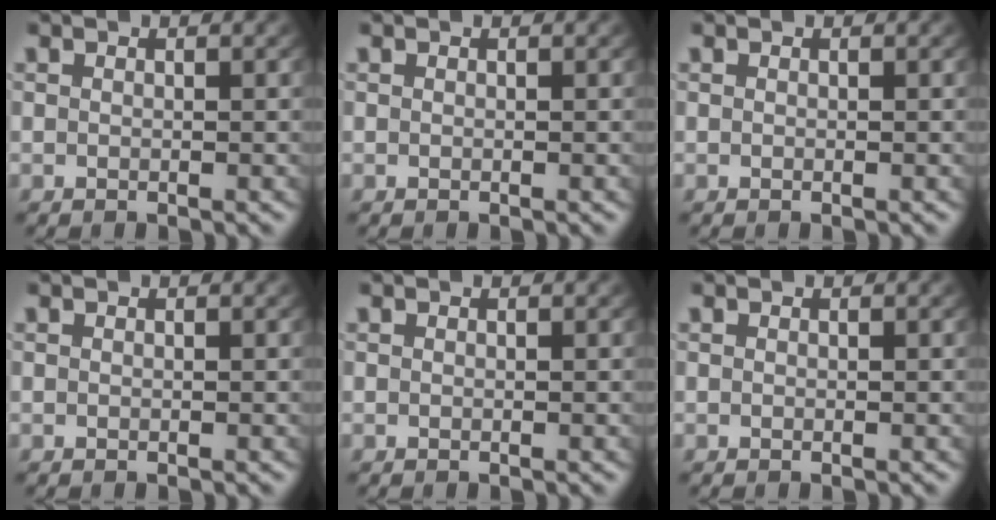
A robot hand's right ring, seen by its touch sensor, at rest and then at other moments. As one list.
[{"total": 0.0}, {"total": 0.0}, {"total": 0.0}, {"total": 0.0}, {"total": 0.0}]